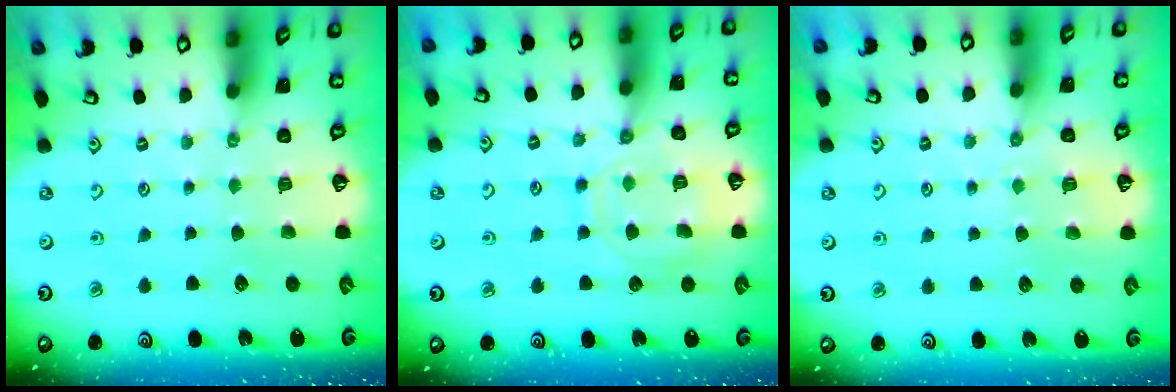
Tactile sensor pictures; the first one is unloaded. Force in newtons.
{"total": 11.2, "press": 11.2, "slide": 1.0}
{"total": 4.0, "press": 4.0, "slide": 0.8}